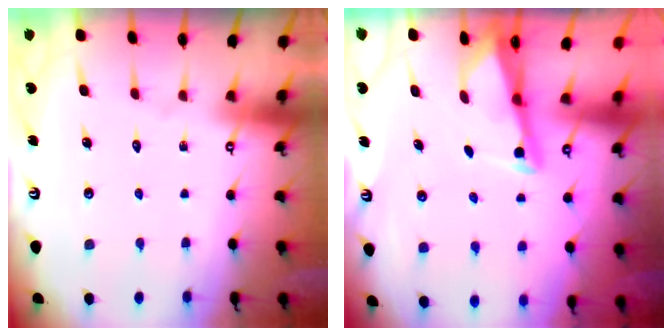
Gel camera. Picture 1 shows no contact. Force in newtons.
{"total": 2.5, "press": 2.5, "slide": 0.1}